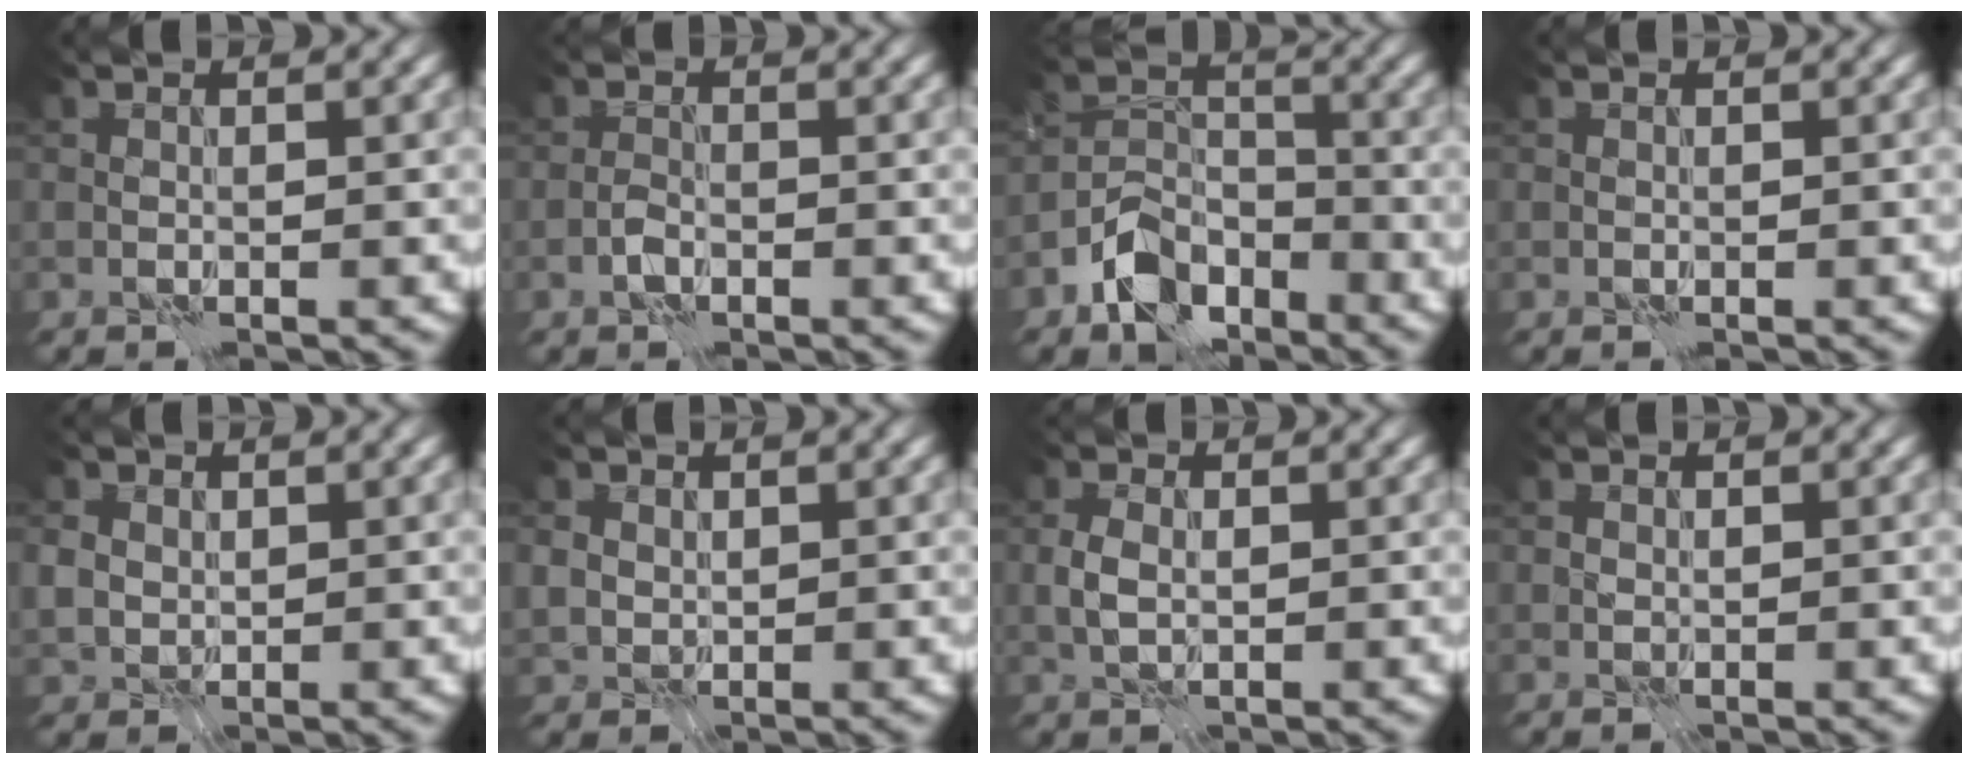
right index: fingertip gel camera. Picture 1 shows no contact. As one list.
[{"total": 1.0, "force": [-0.7, 0.5, 0.6], "torque": [-0.012, 0.005, -0.016]}, {"total": 5.7, "force": [-3.7, 3.5, 2.7], "torque": [-0.044, 0.000, -0.076]}, {"total": 0.0}, {"total": 2.3, "force": [0.6, 2.0, 0.9], "torque": [-0.026, 0.000, 0.013]}, {"total": 1.8, "force": [0.7, 1.6, 0.6], "torque": [-0.015, -0.002, 0.015]}, {"total": 1.8, "force": [0.1, 1.2, 1.4], "torque": [-0.035, 0.001, 0.003]}, {"total": 0.0}]